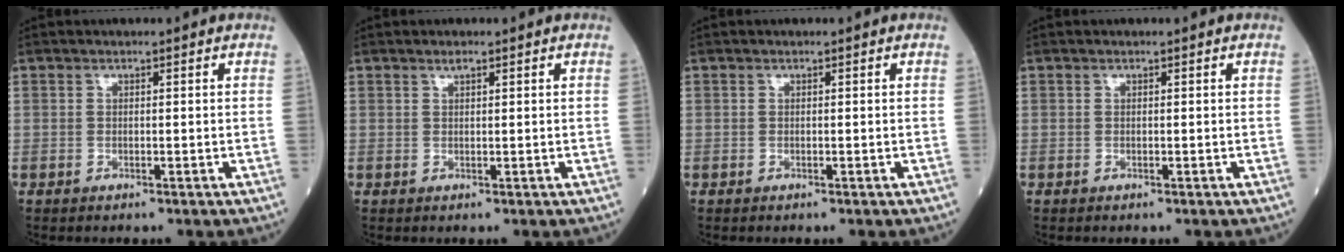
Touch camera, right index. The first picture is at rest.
{"total": 0.7, "force": [0.6, 0.1, 0.5], "torque": [-0.010, 0.000, 0.011]}
{"total": 0.0}
{"total": 0.0}